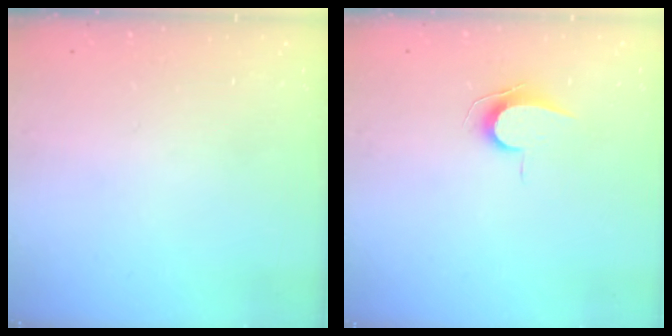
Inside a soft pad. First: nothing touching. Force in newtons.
{"total": 6.9, "press": 6.8, "slide": 0.7}